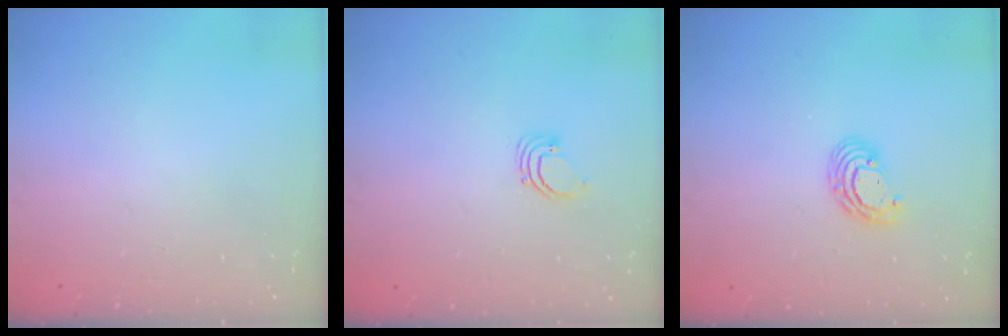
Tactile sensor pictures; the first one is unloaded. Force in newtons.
{"total": 2.5, "press": 2.5, "slide": 0.1}
{"total": 6.7, "press": 6.7, "slide": 0.6}